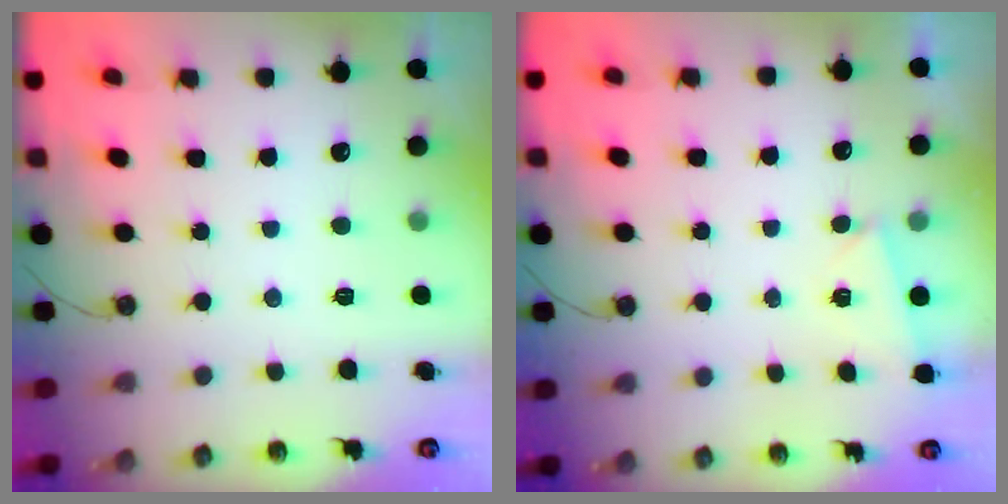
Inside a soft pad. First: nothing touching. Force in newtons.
{"total": 2.5, "press": 1.5, "slide": 2.0}